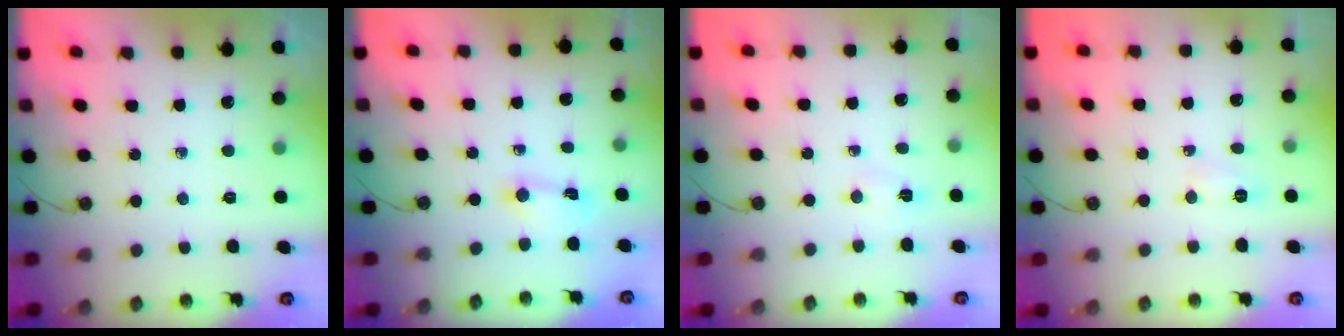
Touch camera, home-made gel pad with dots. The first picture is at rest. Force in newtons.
{"total": 1.5, "press": 1.5, "slide": 0.1}
{"total": 3.1, "press": 1.7, "slide": 2.6}
{"total": 3.8, "press": 3.6, "slide": 1.3}